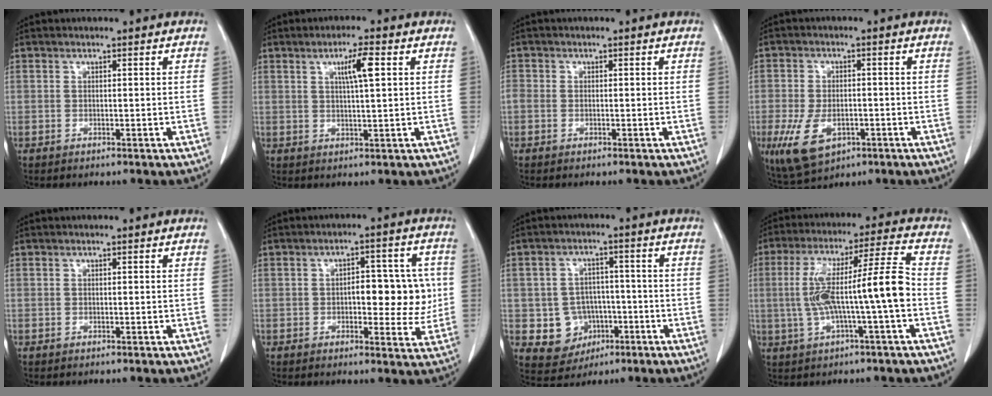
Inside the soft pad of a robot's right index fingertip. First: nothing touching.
{"total": 4.7, "force": [1.6, 0.1, 4.4], "torque": [-0.074, 0.001, 0.026]}
{"total": 1.4, "force": [-0.2, 1.1, 0.8], "torque": [-0.026, 0.008, -0.006]}
{"total": 8.6, "force": [-3.4, 5.0, 6.1], "torque": [-0.121, -0.006, -0.045]}
{"total": 0.0}
{"total": 8.8, "force": [0.0, 4.1, 7.8], "torque": [-0.092, 0.019, 0.006]}
{"total": 7.4, "force": [-1.9, 6.9, 1.9], "torque": [-0.033, 0.017, -0.016]}
{"total": 12.5, "force": [-1.5, 0.2, 12.4], "torque": [-0.229, 0.029, -0.027]}